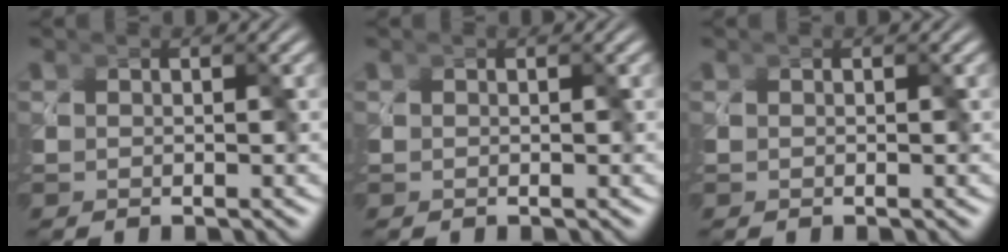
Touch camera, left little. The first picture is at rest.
{"total": 0.0}
{"total": 0.0}